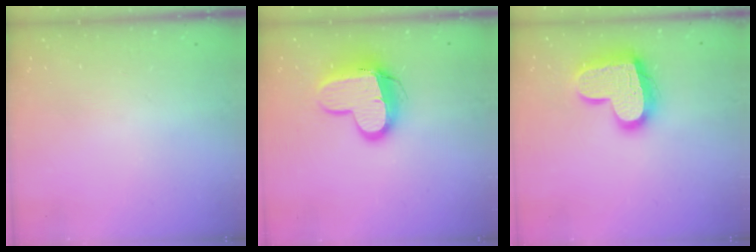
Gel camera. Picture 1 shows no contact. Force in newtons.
{"total": 13.5, "press": 13.5, "slide": 1.2}
{"total": 18.2, "press": 18.1, "slide": 1.4}